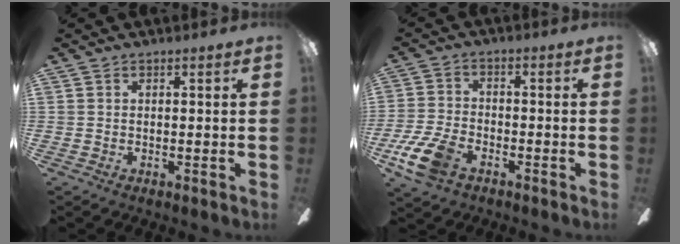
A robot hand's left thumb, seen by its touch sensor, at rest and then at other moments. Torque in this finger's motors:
{"motor_torque": [-0.10, 0.20, 0.05, 0.10, 0.14]}